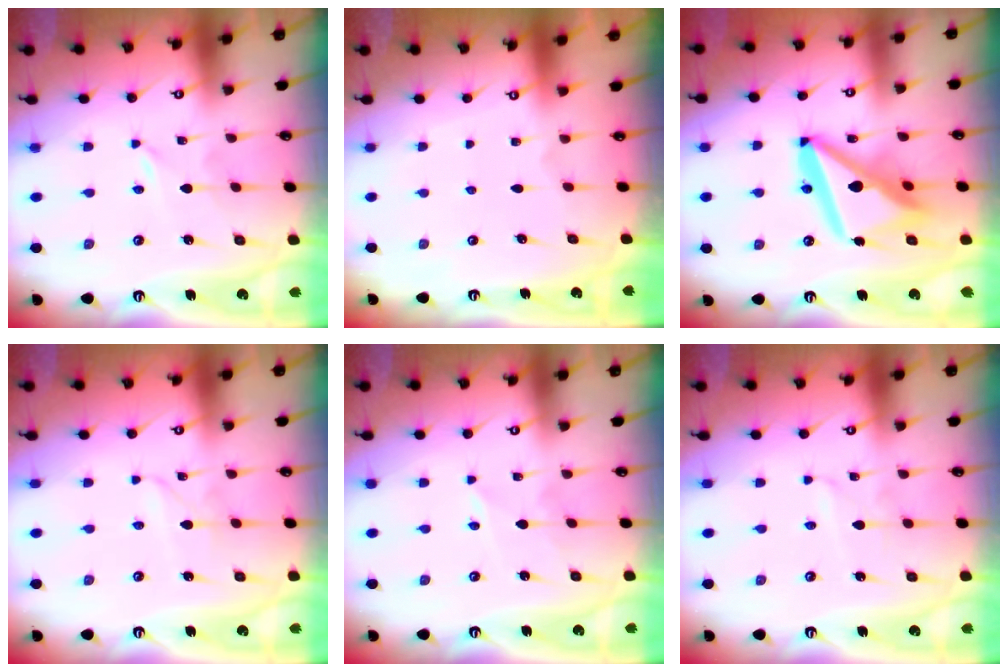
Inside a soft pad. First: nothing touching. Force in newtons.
{"total": 0.0}
{"total": 17.6, "press": 17.5, "slide": 2.2}
{"total": 1.6, "press": 1.5, "slide": 0.2}
{"total": 2.6, "press": 2.6, "slide": 0.2}
{"total": 0.9, "press": 0.9, "slide": 0.1}